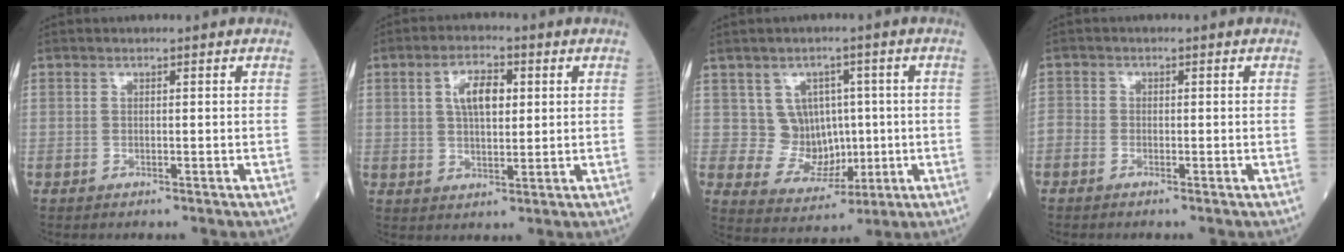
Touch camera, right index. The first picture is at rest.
{"total": 5.9, "force": [1.6, 2.5, 5.1], "torque": [-0.101, 0.010, 0.030]}
{"total": 6.7, "force": [0.8, 6.1, 2.6], "torque": [-0.038, 0.012, 0.029]}
{"total": 1.8, "force": [-1.5, 0.7, 0.8], "torque": [-0.019, -0.002, -0.032]}